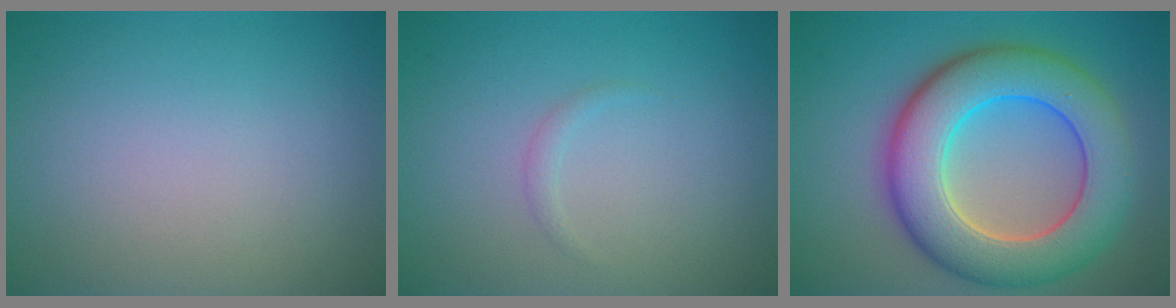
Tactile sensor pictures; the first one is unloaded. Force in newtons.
{"total": 0.7, "press": 0.7, "slide": 0.0}
{"total": 10.2, "press": 10.2, "slide": 0.4}